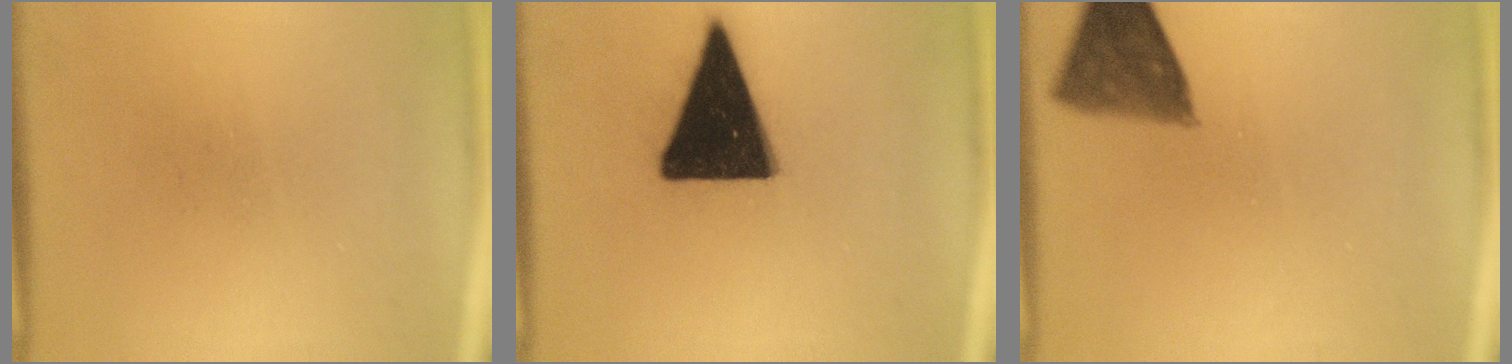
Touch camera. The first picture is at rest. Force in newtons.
{"total": 19.4}
{"total": 8.4}